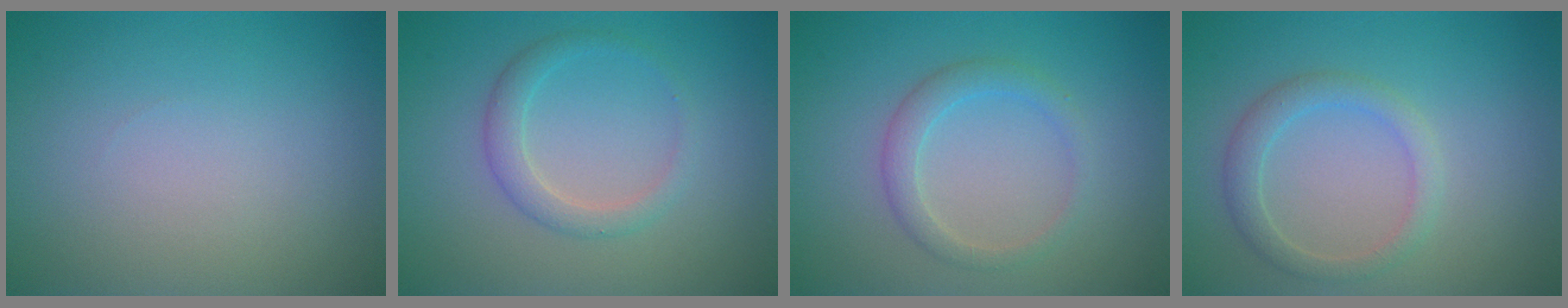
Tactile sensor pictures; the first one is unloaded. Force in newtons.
{"total": 2.1, "press": 2.1, "slide": 0.1}
{"total": 2.2, "press": 2.2, "slide": 0.1}
{"total": 2.3, "press": 2.3, "slide": 0.0}